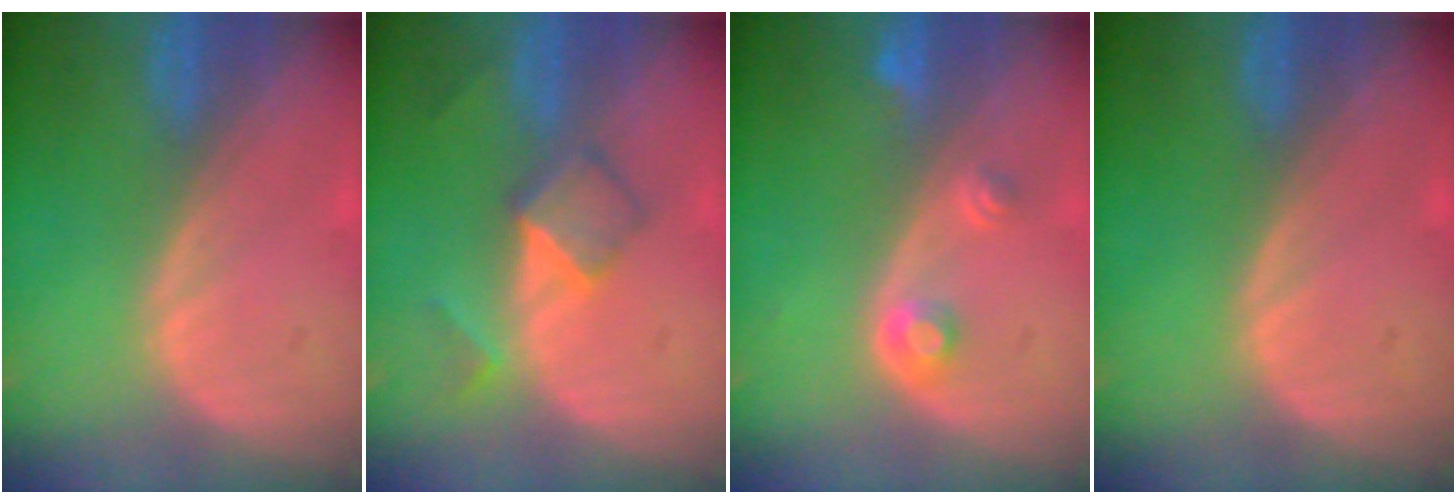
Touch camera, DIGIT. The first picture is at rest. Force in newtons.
{"total": 5.4, "press": 4.7, "slide": 2.5}
{"total": 2.9, "press": 2.7, "slide": 1.0}
{"total": 0.0}